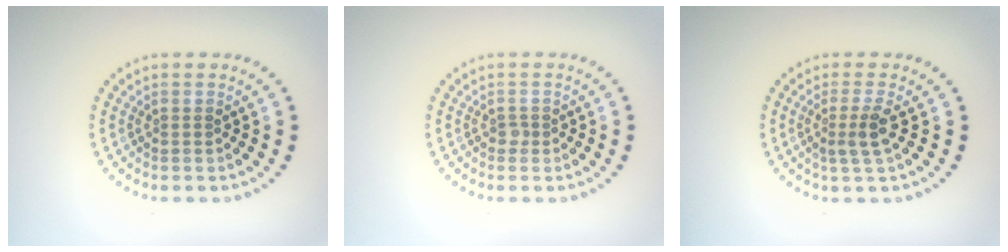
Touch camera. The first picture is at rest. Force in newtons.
{"total": 0.7, "press": 0.6, "slide": 0.4}
{"total": 2.3, "press": 1.8, "slide": 1.4}